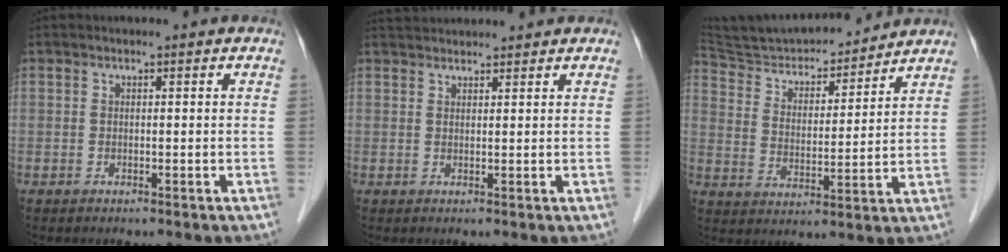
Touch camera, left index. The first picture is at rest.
{"total": 4.9, "force": [4.8, 0.8, 1.0], "torque": [-0.015, 0.038, 0.074]}
{"total": 16.9, "force": [15.9, 3.2, 4.7], "torque": [-0.076, 0.006, 0.258]}